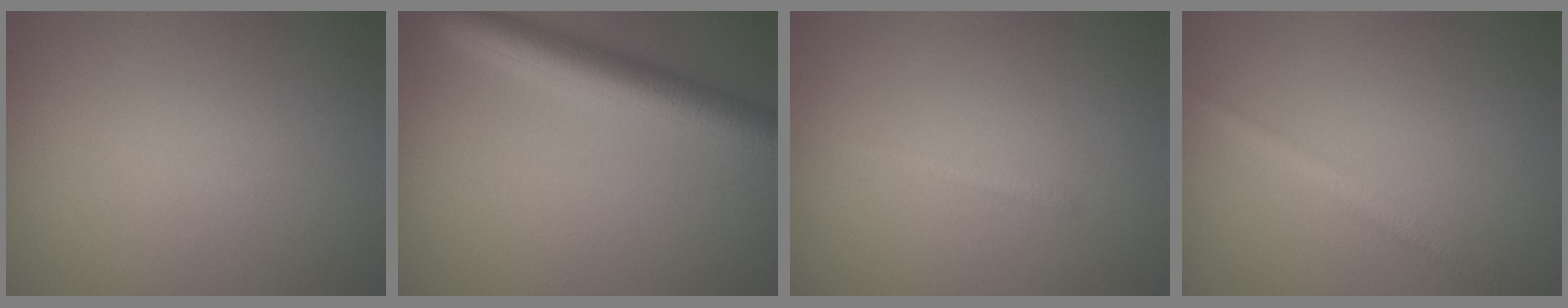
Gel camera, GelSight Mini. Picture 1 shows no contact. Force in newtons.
{"total": 6.6, "press": 6.5, "slide": 0.3}
{"total": 0.7, "press": 0.7, "slide": 0.0}
{"total": 1.6, "press": 1.6, "slide": 0.0}